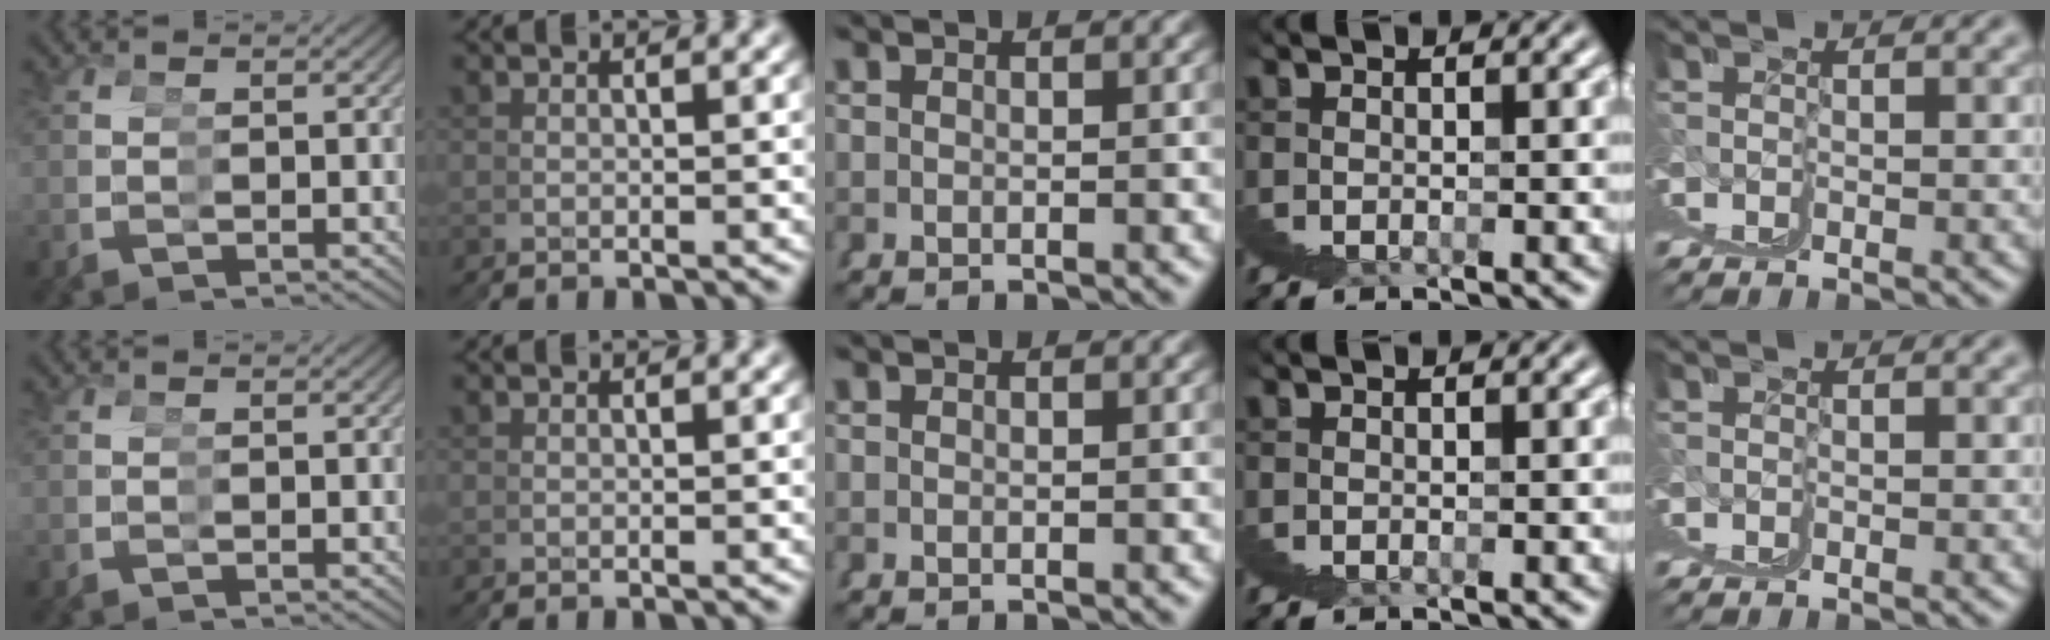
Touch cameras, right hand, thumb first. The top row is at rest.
{}